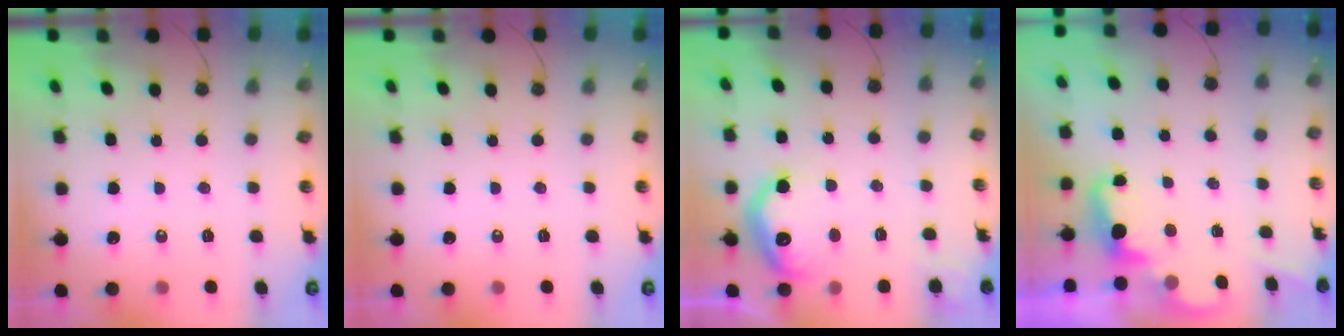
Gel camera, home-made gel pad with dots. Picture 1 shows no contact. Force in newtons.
{"total": 0.0}
{"total": 12.9, "press": 12.9, "slide": 0.5}
{"total": 2.4, "press": 2.4, "slide": 0.5}